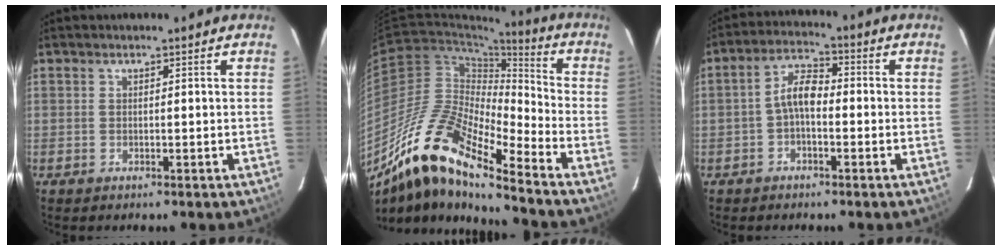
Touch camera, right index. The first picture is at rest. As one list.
[{"total": 16.7, "force": [-12.3, 2.7, 11.0], "torque": [-0.191, -0.008, -0.251]}, {"total": 4.4, "force": [-1.5, 2.1, 3.5], "torque": [-0.071, 0.019, -0.031]}]